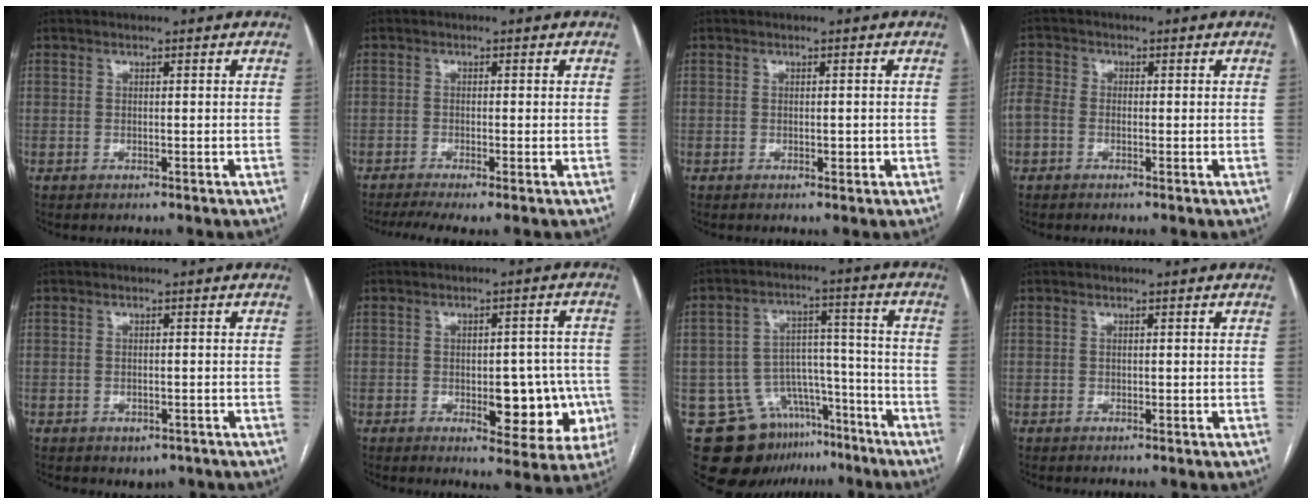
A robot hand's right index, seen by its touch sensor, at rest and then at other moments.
{"total": 4.5, "force": [-3.0, 0.2, 3.3], "torque": [-0.059, -0.008, -0.054]}
{"total": 1.1, "force": [-0.2, 0.6, 0.9], "torque": [-0.012, 0.000, -0.001]}
{"total": 4.2, "force": [-1.0, 3.3, 2.4], "torque": [-0.067, 0.015, -0.022]}
{"total": 2.7, "force": [-1.6, 1.7, 1.3], "torque": [-0.012, 0.000, -0.010]}
{"total": 10.4, "force": [-2.4, 4.9, 8.8], "torque": [-0.089, 0.016, -0.019]}
{"total": 15.0, "force": [-10.8, 9.2, 4.8], "torque": [-0.070, 0.063, -0.156]}
{"total": 0.0}